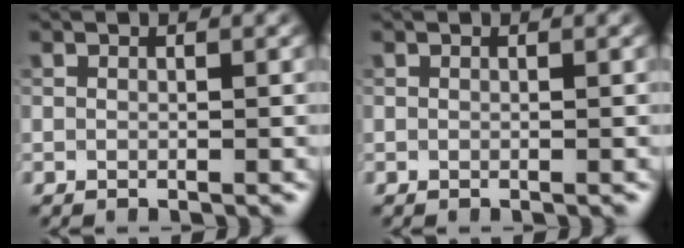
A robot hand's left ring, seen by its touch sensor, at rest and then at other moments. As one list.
[{"total": 0.0}]